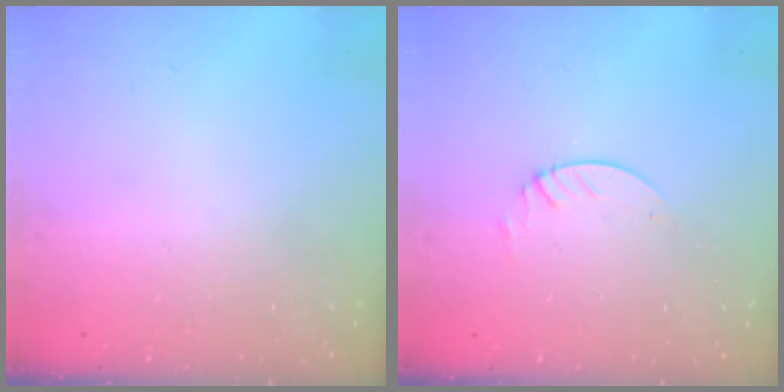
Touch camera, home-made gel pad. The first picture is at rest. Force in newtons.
{"total": 2.1, "press": 2.1, "slide": 0.2}